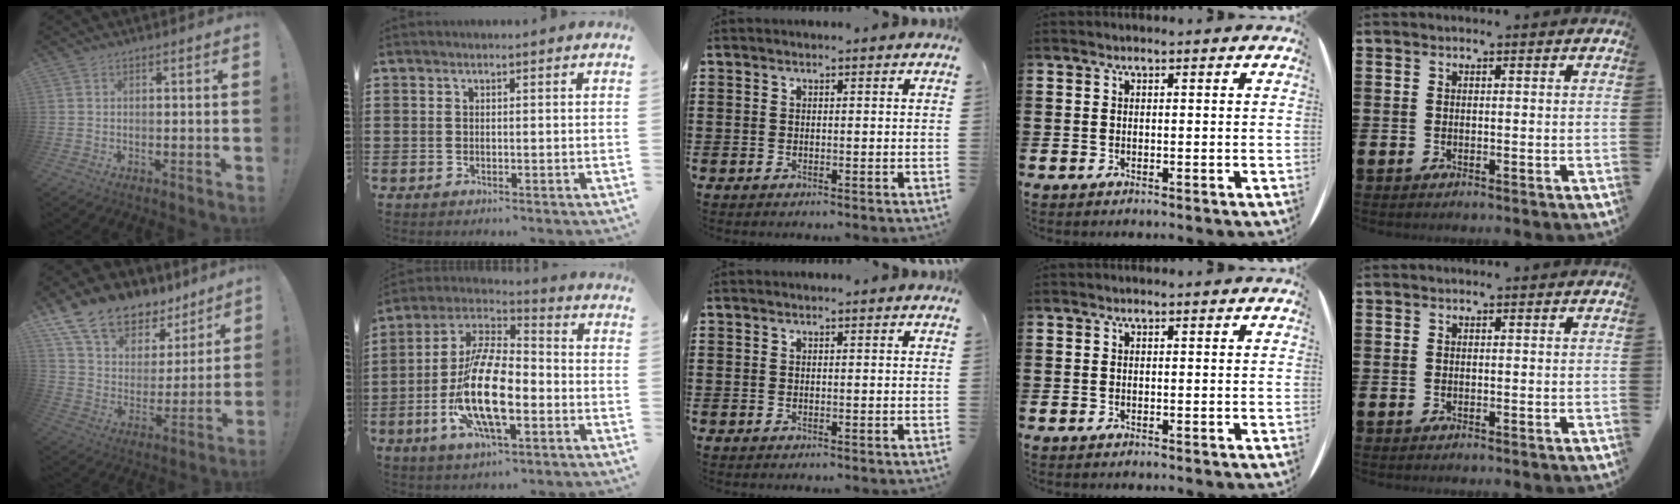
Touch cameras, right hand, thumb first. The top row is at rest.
{"thumb": {"total": 14.9, "force": [11.3, 8.2, 5.4], "torque": [-0.101, -0.082, 0.214]}, "index": {"total": 15.5, "force": [-4.2, 6.3, 13.5], "torque": [-0.303, -0.007, -0.083]}}